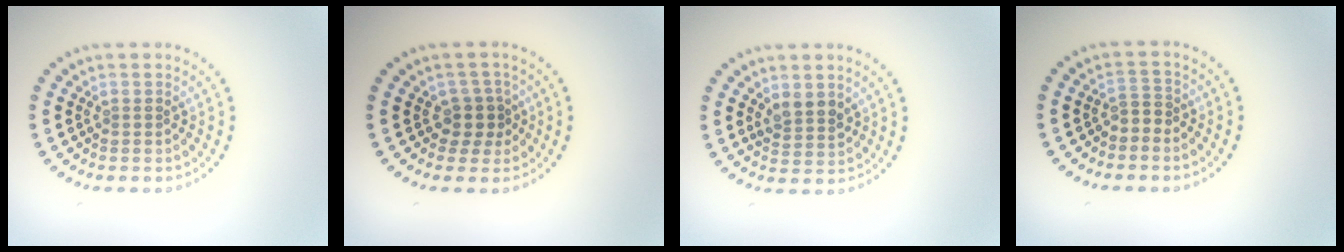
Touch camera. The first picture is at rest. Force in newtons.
{"total": 2.2, "press": 1.7, "slide": 1.4}
{"total": 2.2, "press": 2.0, "slide": 0.8}
{"total": 1.2, "press": 0.8, "slide": 0.8}